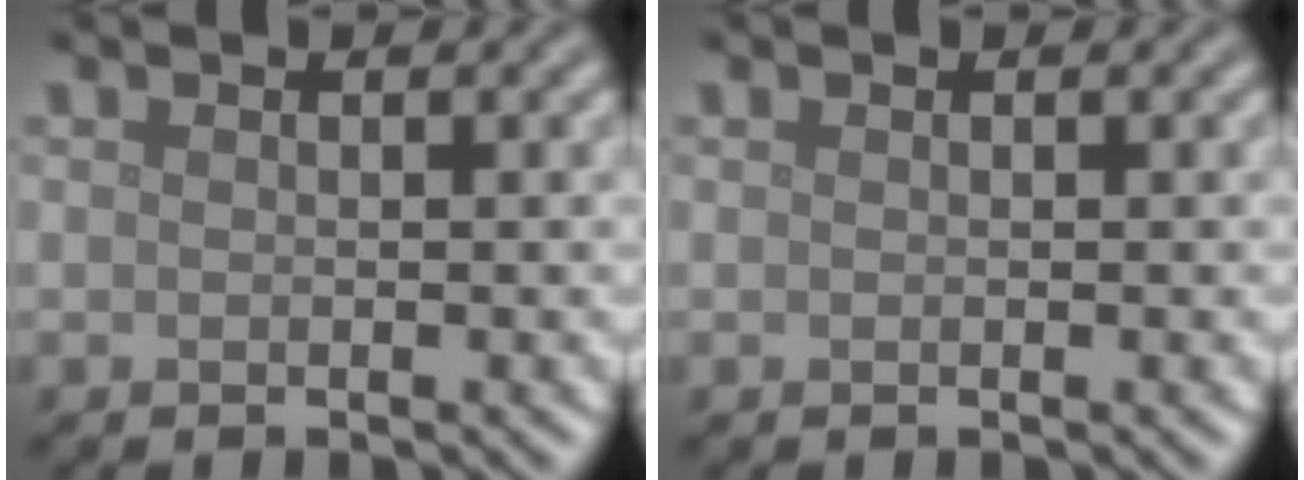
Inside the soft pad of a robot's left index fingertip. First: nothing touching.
{"total": 0.0}